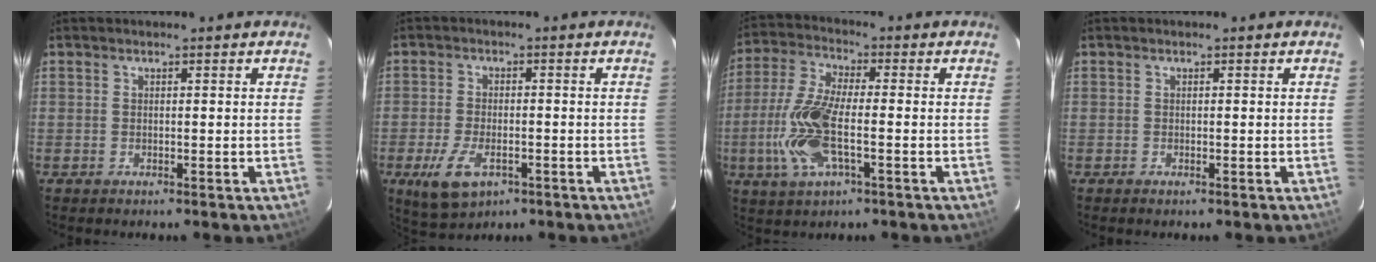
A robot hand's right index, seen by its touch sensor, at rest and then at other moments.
{"total": 8.3, "force": [-3.7, 4.3, 6.0], "torque": [-0.136, -0.015, -0.061]}
{"total": 13.0, "force": [-3.2, 4.3, 11.9], "torque": [-0.264, -0.004, -0.067]}
{"total": 0.0}